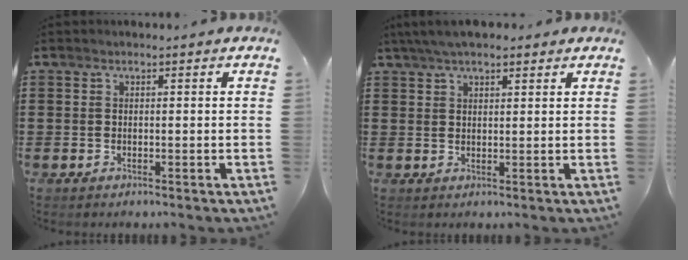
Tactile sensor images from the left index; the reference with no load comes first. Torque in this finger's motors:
{"motor_torque": [1.45, -0.69, 0.90, 0.21]}